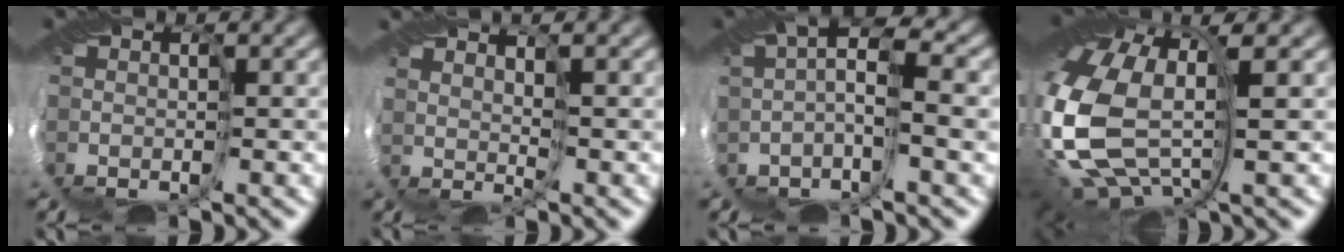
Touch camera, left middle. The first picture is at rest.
{"total": 2.7, "force": [2.1, -1.3, -1.1], "torque": [0.009, 0.000, 0.039]}
{"total": 2.9, "force": [0.2, 0.3, 2.8], "torque": [-0.049, 0.013, -0.004]}
{"total": 12.7, "force": [0.2, 7.3, 10.4], "torque": [-0.268, -0.023, 0.013]}